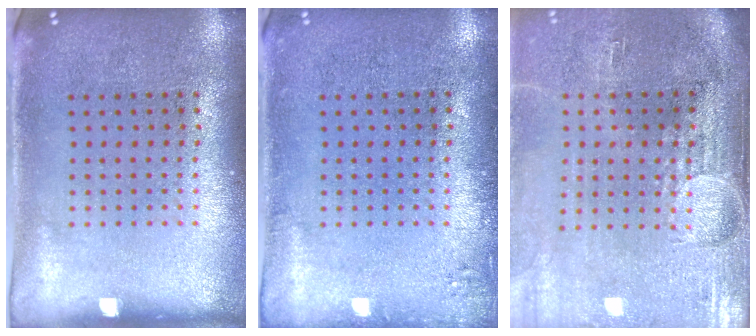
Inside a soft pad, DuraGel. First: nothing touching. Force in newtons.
{"total": 1.0, "press": 1.0, "slide": 0.3}
{"total": 4.5, "press": 3.8, "slide": 2.5}